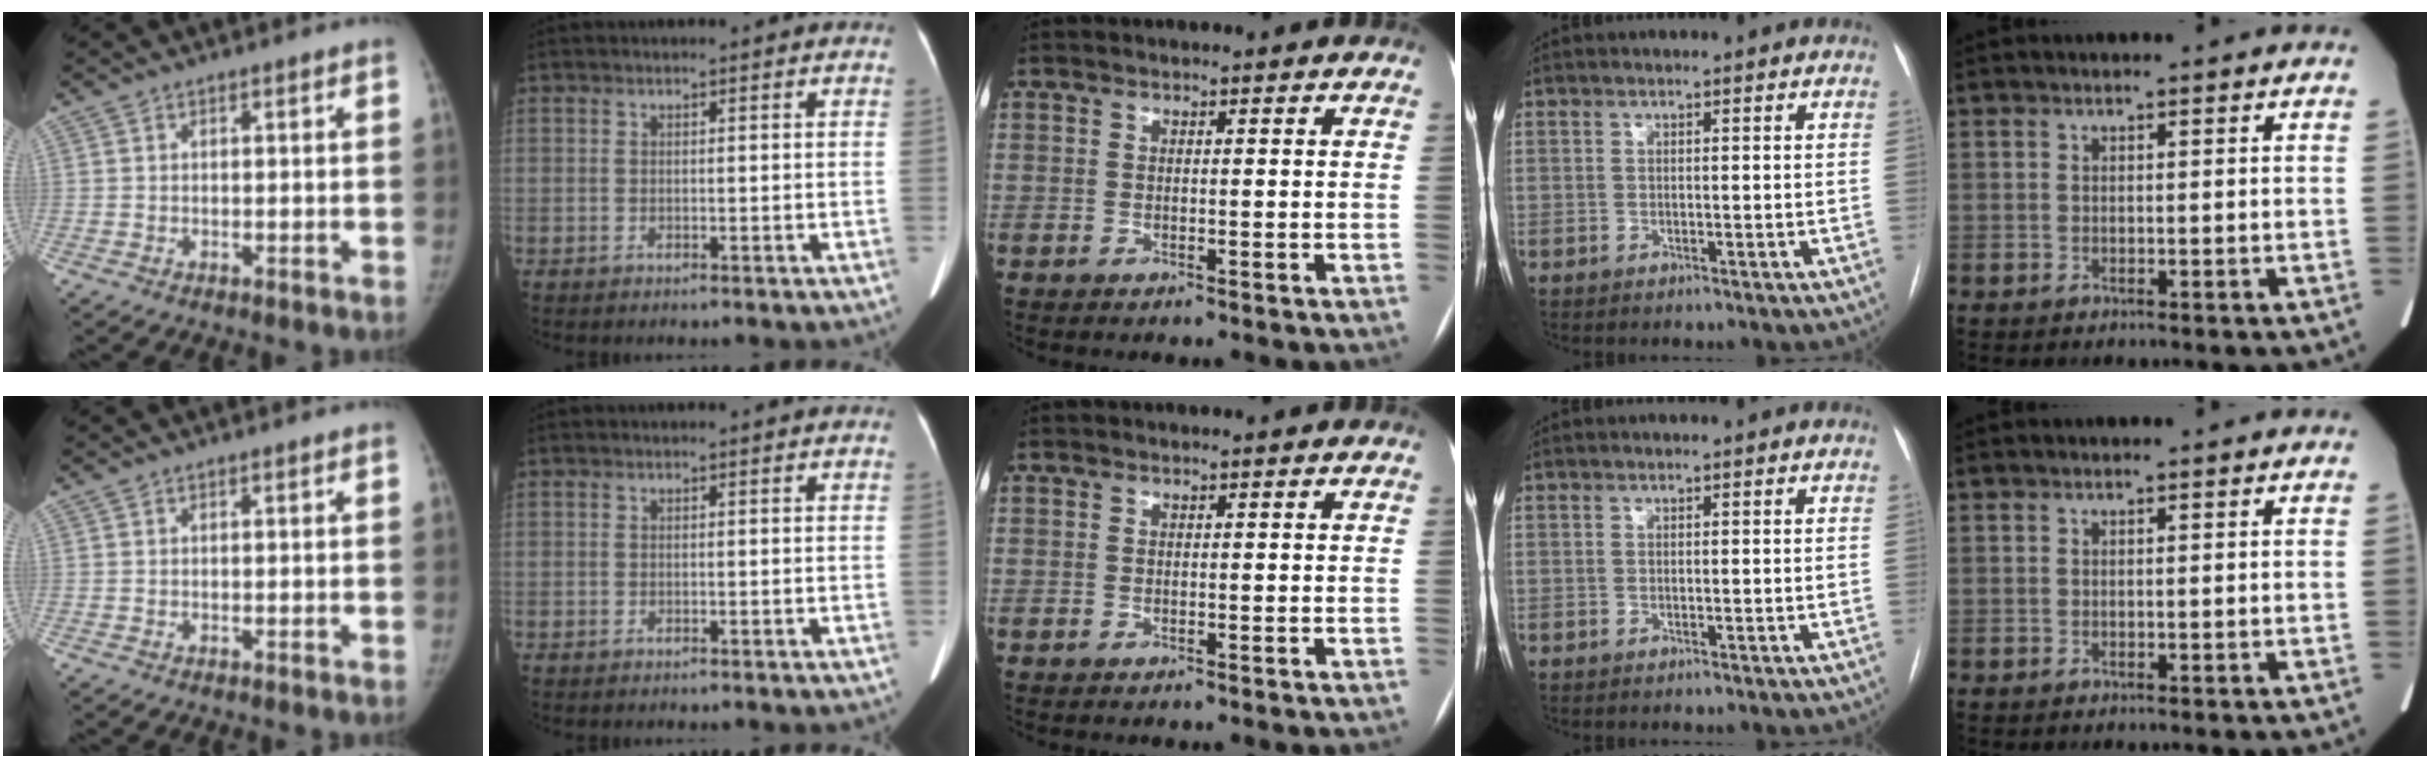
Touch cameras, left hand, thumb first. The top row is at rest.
{}